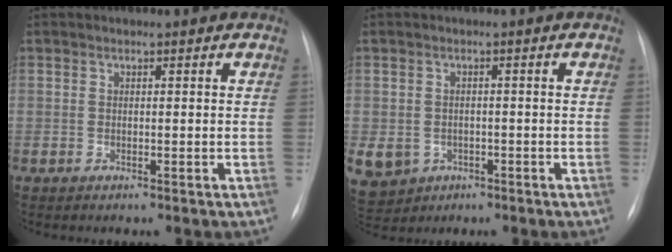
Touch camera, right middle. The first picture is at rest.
{"total": 13.1, "force": [-5.1, 11.1, 4.7], "torque": [-0.150, 0.003, -0.061]}